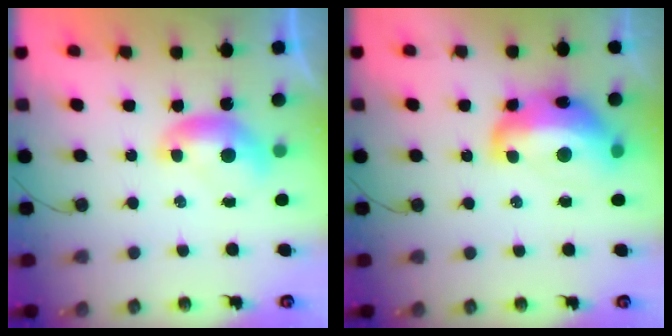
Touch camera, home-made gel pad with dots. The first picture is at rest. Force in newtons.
{"total": 10.7, "press": 10.7, "slide": 1.3}